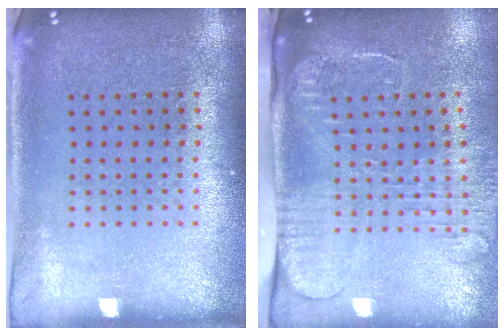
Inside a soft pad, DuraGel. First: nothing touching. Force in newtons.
{"total": 2.6, "press": 2.1, "slide": 1.7}